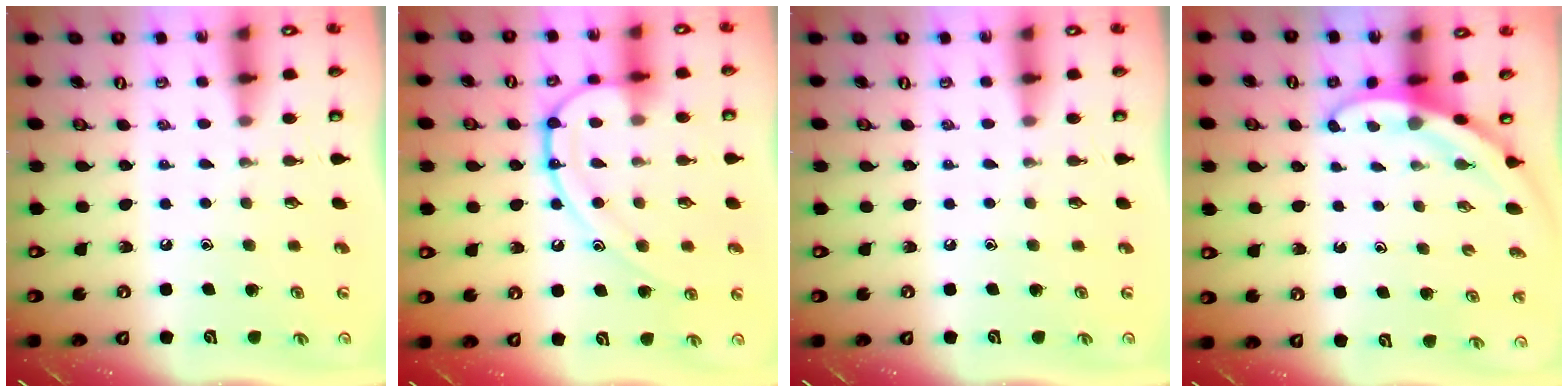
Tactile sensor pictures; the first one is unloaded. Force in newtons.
{"total": 13.1, "press": 13.0, "slide": 1.4}
{"total": 0.0}
{"total": 3.3, "press": 3.3, "slide": 0.1}